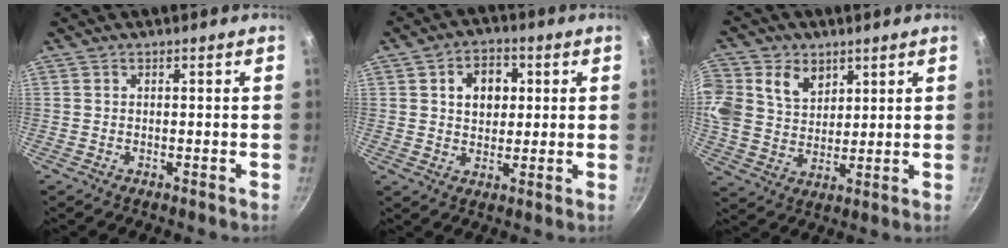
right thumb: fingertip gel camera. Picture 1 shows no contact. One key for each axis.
{"total": 7.9, "fx": 2.0, "fy": 6.0, "fz": 4.8, "tx": -0.047, "ty": 0.004, "tz": 0.027}
{"total": 15.6, "fx": 6.1, "fy": 12.4, "fz": 7.2, "tx": -0.161, "ty": 0.006, "tz": 0.119}